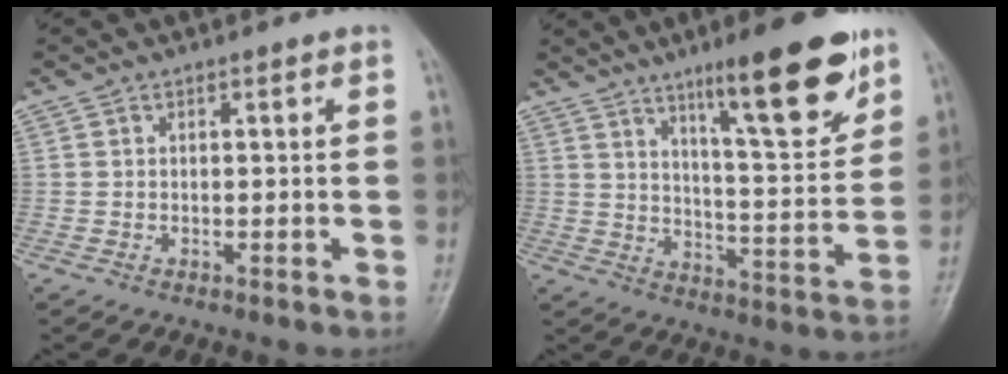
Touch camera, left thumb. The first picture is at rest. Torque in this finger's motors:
{"motor_torque": [0.71, 0.45, 1.57, -1.20, 0.22]}